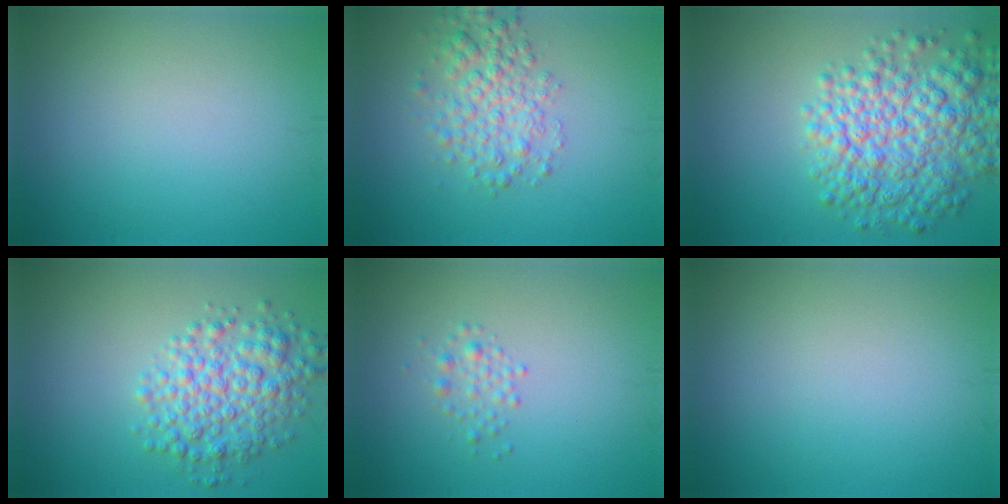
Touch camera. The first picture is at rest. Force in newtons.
{"total": 3.9, "press": 3.9, "slide": 0.1}
{"total": 8.0, "press": 8.0, "slide": 0.2}
{"total": 5.1, "press": 5.1, "slide": 0.1}
{"total": 1.4, "press": 1.4, "slide": 0.1}
{"total": 0.0}